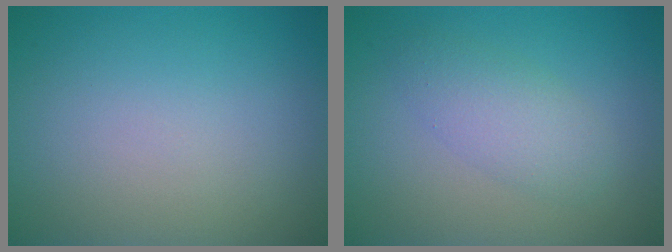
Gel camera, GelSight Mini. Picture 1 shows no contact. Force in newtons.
{"total": 2.9, "press": 2.9, "slide": 0.1}